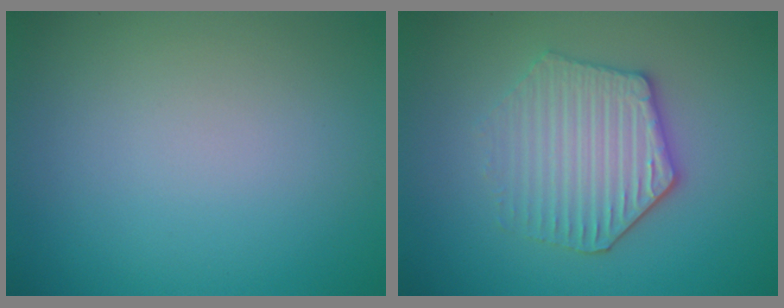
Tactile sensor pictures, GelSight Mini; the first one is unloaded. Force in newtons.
{"total": 4.2, "press": 3.9, "slide": 1.5}